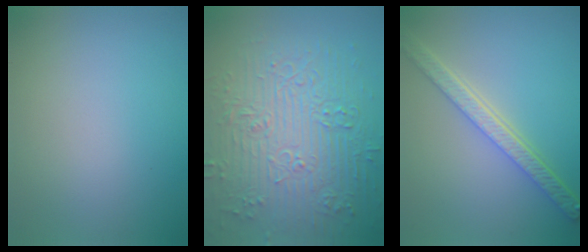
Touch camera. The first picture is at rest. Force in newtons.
{"total": 9.8, "press": 6.9, "slide": 7.0}
{"total": 5.1, "press": 4.0, "slide": 3.1}